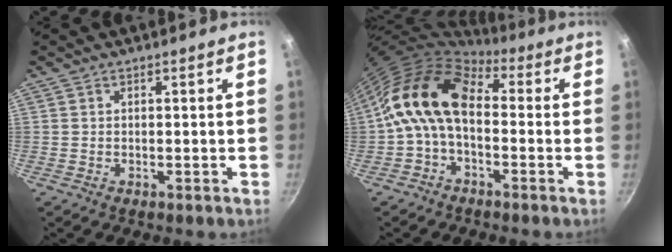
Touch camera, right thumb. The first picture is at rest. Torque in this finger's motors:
{"motor_torque": [2.50, 2.51, 0.50, -0.08, 0.50]}